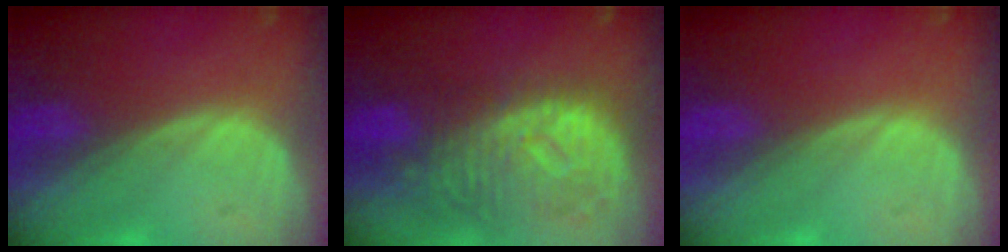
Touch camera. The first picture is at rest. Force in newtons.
{"total": 11.4, "press": 10.0, "slide": 5.5}
{"total": 0.0}